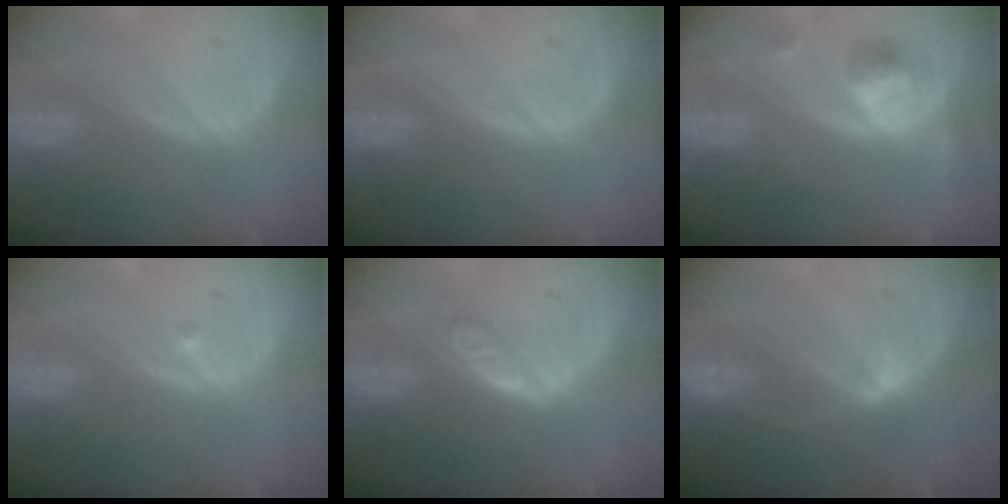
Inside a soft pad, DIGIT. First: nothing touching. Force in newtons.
{"total": 0.0}
{"total": 5.6, "press": 5.2, "slide": 2.0}
{"total": 0.6, "press": 0.5, "slide": 0.4}
{"total": 4.7, "press": 4.1, "slide": 2.2}
{"total": 3.7, "press": 3.3, "slide": 1.7}